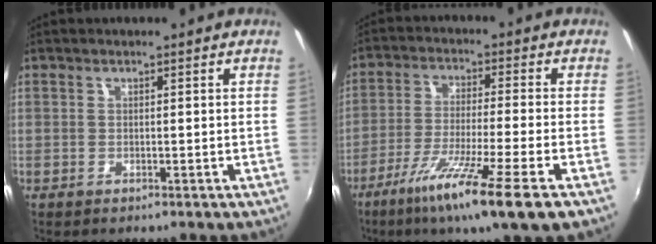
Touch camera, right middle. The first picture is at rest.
{"total": 13.5, "force": [-7.8, -0.4, 11.1], "torque": [-0.217, -0.038, -0.137]}